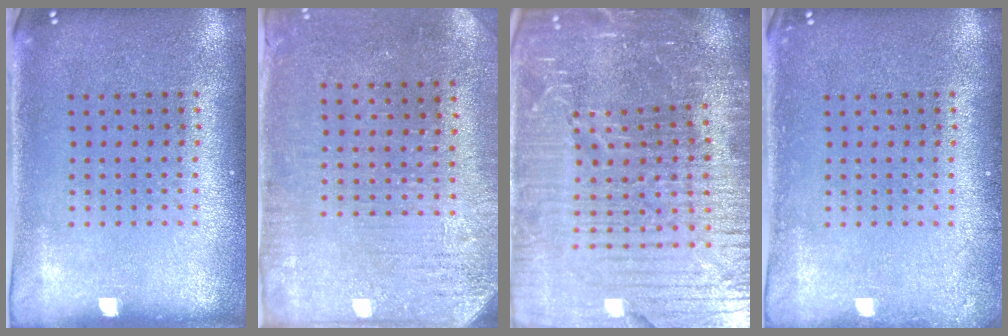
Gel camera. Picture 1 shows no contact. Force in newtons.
{"total": 3.1, "press": 2.6, "slide": 1.6}
{"total": 7.0, "press": 6.1, "slide": 3.5}
{"total": 0.8, "press": 0.8, "slide": 0.1}